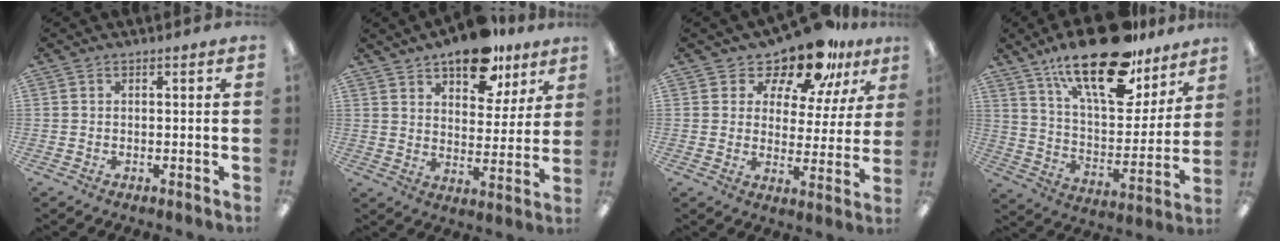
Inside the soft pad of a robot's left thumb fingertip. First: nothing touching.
{"total": 14.2, "force": [10.4, 6.7, 7.0], "torque": [-0.088, -0.055, 0.181]}
{"total": 13.7, "force": [11.1, 5.7, 5.6], "torque": [-0.104, -0.072, 0.198]}
{"total": 23.4, "force": [16.3, 9.2, 14.1], "torque": [-0.226, -0.096, 0.278]}